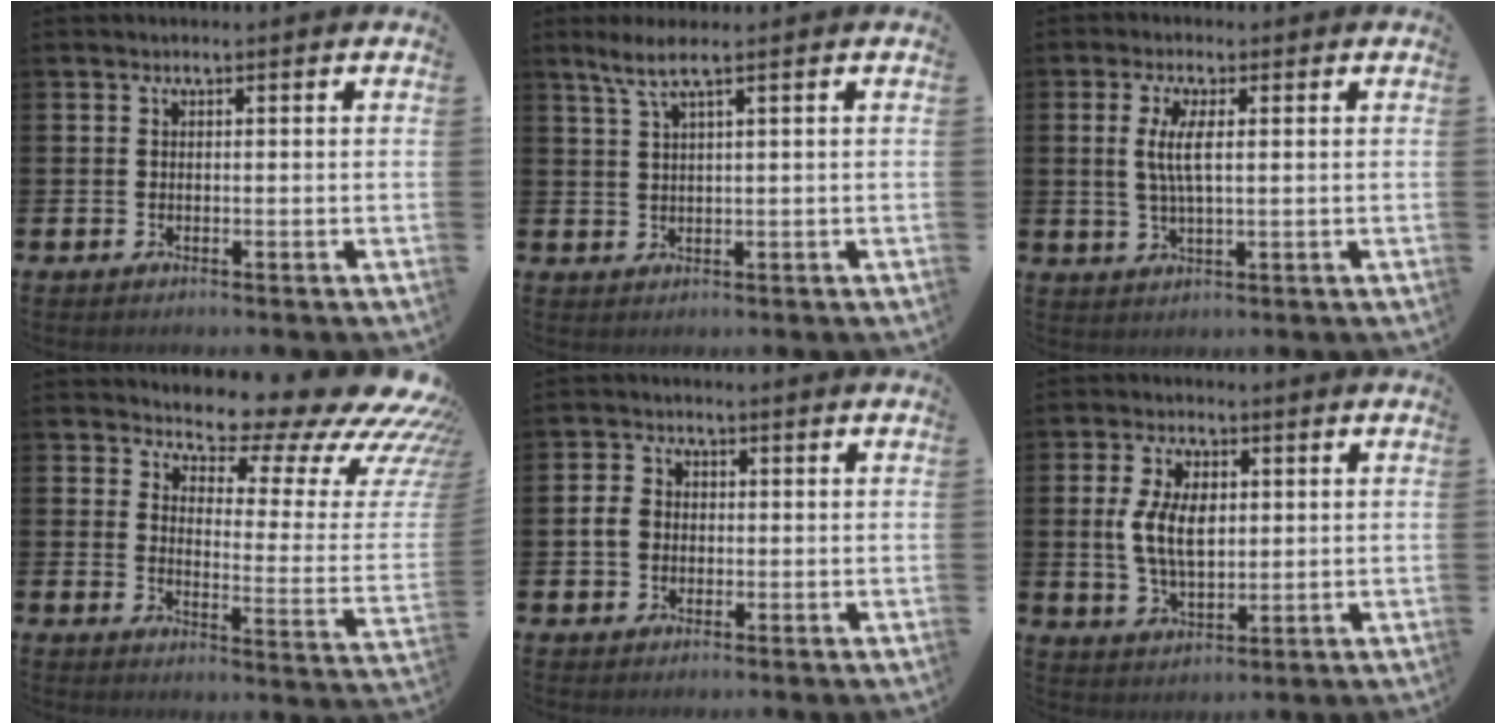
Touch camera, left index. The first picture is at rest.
{"total": 3.7, "force": [2.3, 0.3, 2.8], "torque": [-0.068, 0.004, 0.041]}
{"total": 4.2, "force": [1.2, 1.3, 3.8], "torque": [-0.075, 0.004, 0.018]}
{"total": 10.2, "force": [9.0, 2.8, 3.8], "torque": [-0.060, -0.084, 0.139]}
{"total": 3.1, "force": [0.1, 2.7, 1.6], "torque": [-0.025, 0.007, -0.002]}
{"total": 6.8, "force": [1.4, 3.8, 5.4], "torque": [-0.105, 0.004, 0.020]}